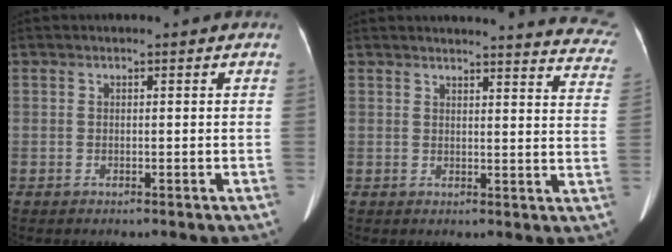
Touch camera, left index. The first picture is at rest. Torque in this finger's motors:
{"motor_torque": [0.89, -1.25, 0.03, 0.00]}